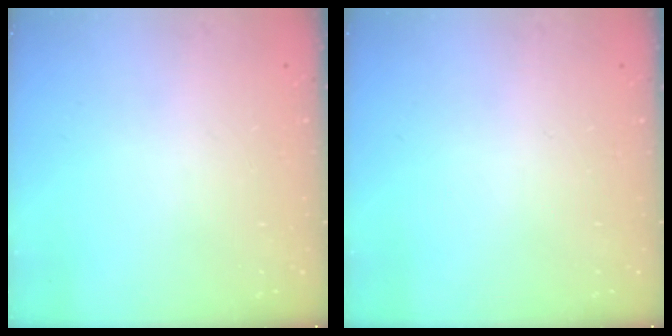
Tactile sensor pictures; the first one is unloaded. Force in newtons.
{"total": 0.0}